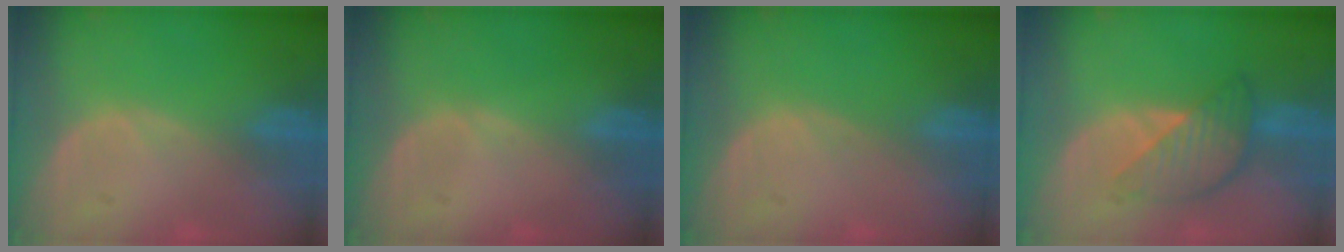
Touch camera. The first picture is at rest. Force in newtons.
{"total": 0.0}
{"total": 0.0}
{"total": 5.9, "press": 5.9, "slide": 0.3}